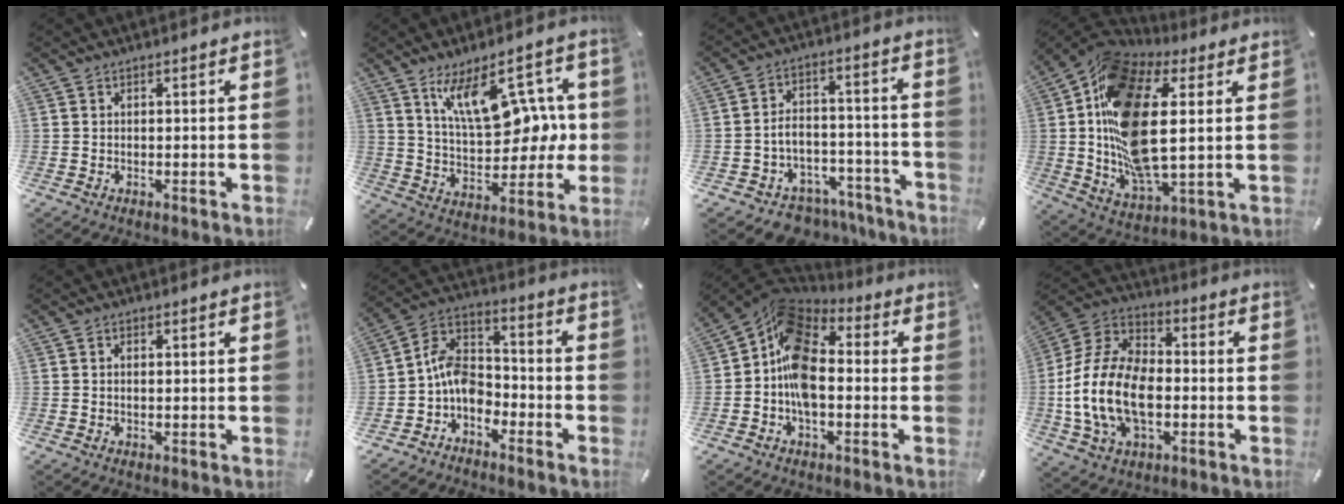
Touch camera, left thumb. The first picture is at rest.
{"total": 16.6, "force": [7.4, 9.2, 11.7], "torque": [-0.189, -0.018, 0.133]}
{"total": 7.3, "force": [-3.6, 6.0, 2.1], "torque": [-0.036, 0.024, -0.057]}
{"total": 22.3, "force": [4.8, 11.5, 18.4], "torque": [-0.380, -0.027, 0.082]}
{"total": 0.9, "force": [0.1, 0.5, 0.8], "torque": [-0.016, 0.002, 0.000]}
{"total": 8.5, "force": [-4.4, 6.1, 4.0], "torque": [-0.089, 0.023, -0.087]}
{"total": 13.8, "force": [-1.8, 9.2, 10.2], "torque": [-0.215, 0.012, -0.038]}
{"total": 18.0, "force": [-4.5, 12.1, 12.5], "torque": [-0.286, 0.021, -0.087]}